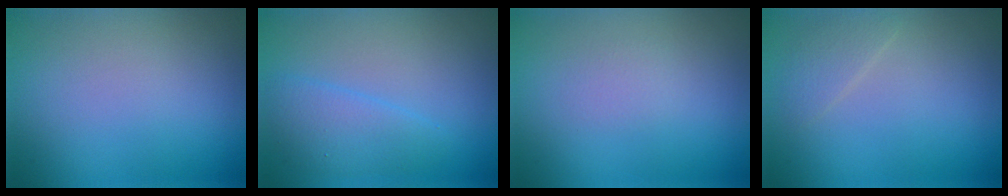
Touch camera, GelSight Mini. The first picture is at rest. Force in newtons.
{"total": 2.8, "press": 2.8, "slide": 0.2}
{"total": 0.9, "press": 0.8, "slide": 0.1}
{"total": 1.4, "press": 1.4, "slide": 0.1}